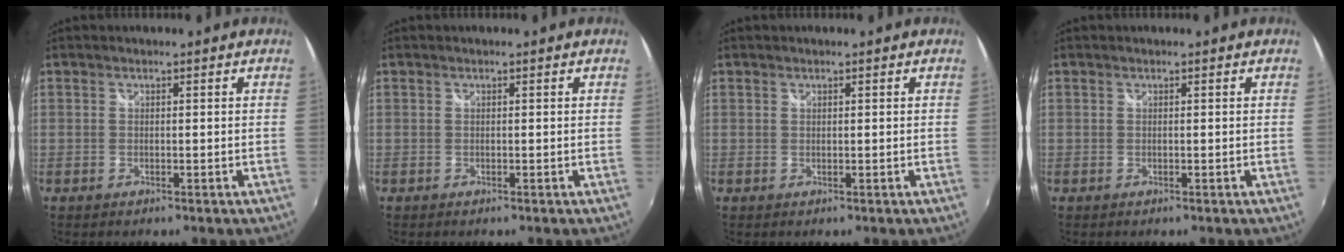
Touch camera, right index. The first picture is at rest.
{"total": 0.0}
{"total": 0.0}
{"total": 0.0}